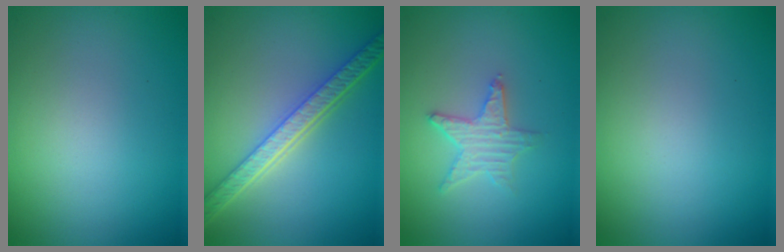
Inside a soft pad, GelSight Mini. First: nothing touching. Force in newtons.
{"total": 5.5, "press": 4.3, "slide": 3.4}
{"total": 2.7, "press": 2.6, "slide": 0.5}
{"total": 0.0}